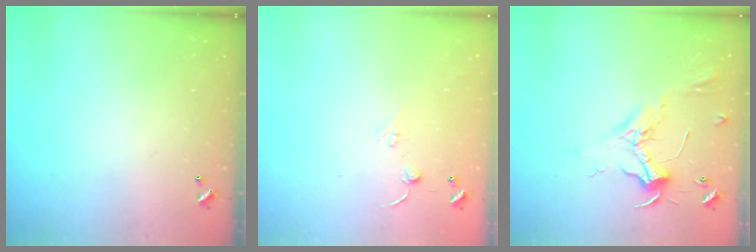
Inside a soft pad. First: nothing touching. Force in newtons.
{"total": 7.1, "press": 7.1, "slide": 0.6}
{"total": 2.4, "press": 2.3, "slide": 0.8}